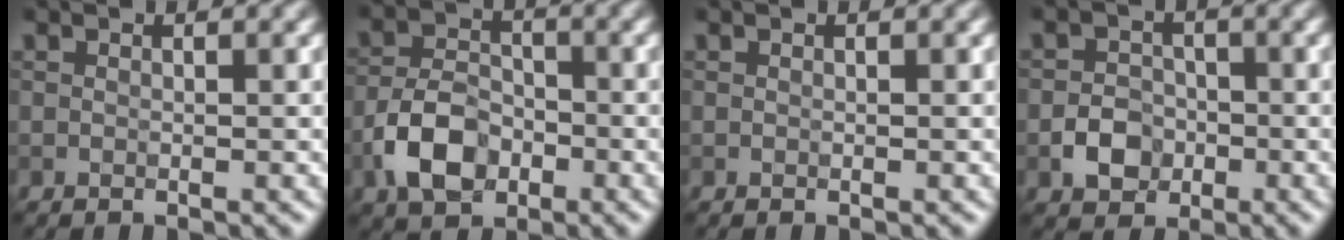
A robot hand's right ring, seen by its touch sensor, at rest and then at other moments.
{"total": 5.4, "force": [-2.4, 3.5, 3.3], "torque": [-0.065, 0.002, -0.048]}
{"total": 0.0}
{"total": 3.0, "force": [-1.1, 2.4, 1.3], "torque": [-0.015, 0.001, -0.021]}